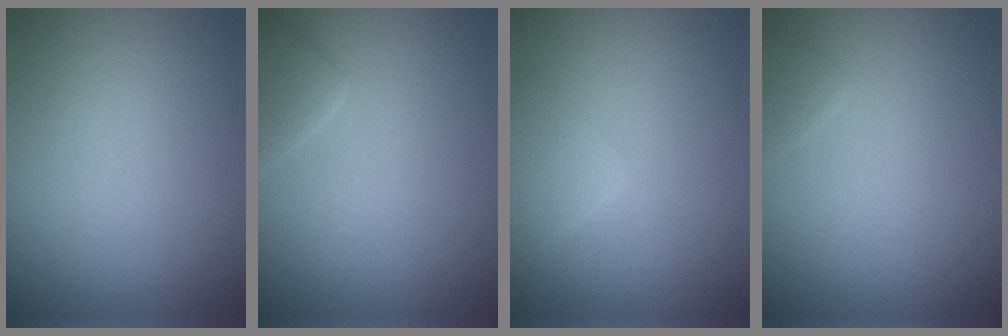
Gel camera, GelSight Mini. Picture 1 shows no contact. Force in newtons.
{"total": 1.7, "press": 1.7, "slide": 0.1}
{"total": 2.1, "press": 2.1, "slide": 0.1}
{"total": 0.9, "press": 0.9, "slide": 0.0}